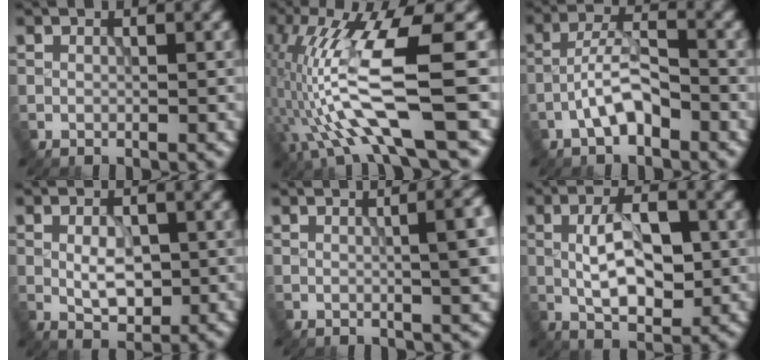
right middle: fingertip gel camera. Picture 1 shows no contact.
{"total": 10.0, "force": [-1.8, 1.6, 9.7], "torque": [-0.194, 0.001, -0.030]}
{"total": 4.0, "force": [-2.1, 1.5, 3.1], "torque": [-0.054, 0.015, -0.045]}
{"total": 3.2, "force": [-0.1, 1.9, 2.6], "torque": [-0.045, -0.001, 0.001]}
{"total": 6.2, "force": [0.5, 2.3, 5.8], "torque": [-0.041, 0.013, 0.009]}
{"total": 5.9, "force": [-0.2, 2.7, 5.3], "torque": [-0.091, 0.003, -0.006]}